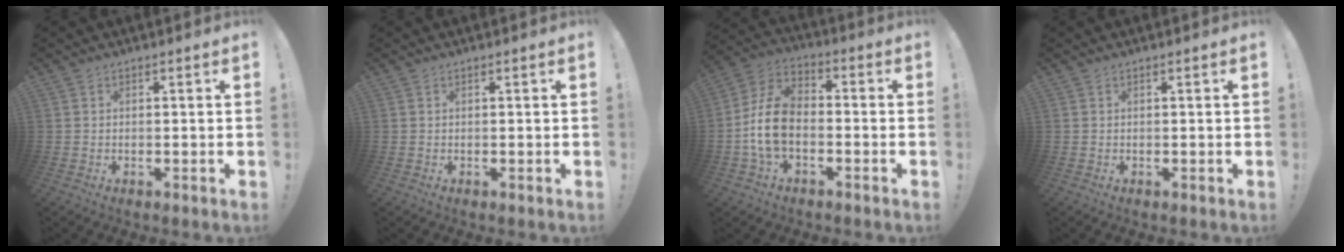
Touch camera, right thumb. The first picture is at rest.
{"total": 0.0}
{"total": 12.6, "force": [-3.2, 8.4, 8.9], "torque": [-0.182, 0.030, -0.054]}
{"total": 0.0}